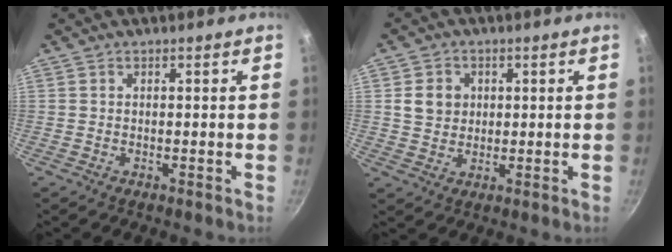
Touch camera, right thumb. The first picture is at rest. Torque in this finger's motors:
{"motor_torque": [0.12, 1.49, 0.57, -0.45, 0.02]}